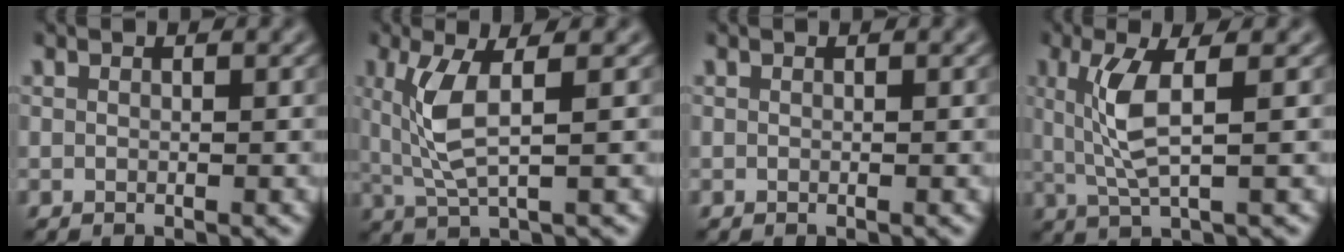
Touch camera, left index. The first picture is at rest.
{"total": 4.2, "force": [0.3, 1.1, 4.0], "torque": [-0.093, 0.002, 0.021]}
{"total": 0.0}
{"total": 4.1, "force": [0.1, 0.8, 4.0], "torque": [-0.087, 0.004, 0.017]}